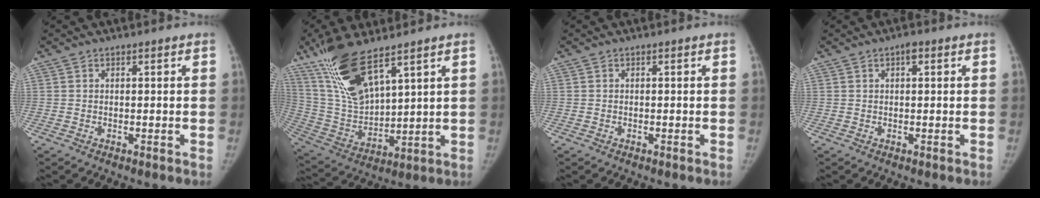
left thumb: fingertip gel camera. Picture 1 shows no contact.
{"total": 16.2, "force": [10.6, 4.9, 11.3], "torque": [-0.214, -0.049, 0.221]}
{"total": 0.0}
{"total": 1.6, "force": [0.7, 0.8, 1.1], "torque": [-0.012, 0.001, 0.008]}